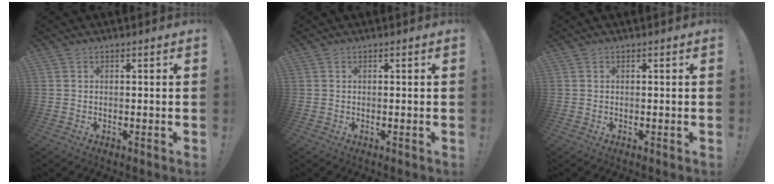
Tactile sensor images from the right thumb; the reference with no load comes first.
{"total": 0.0}
{"total": 0.0}